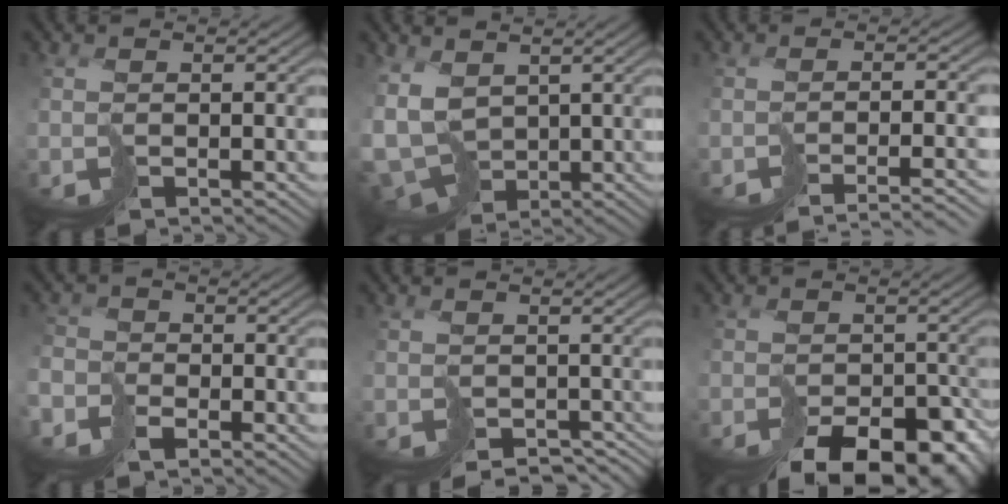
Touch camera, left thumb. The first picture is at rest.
{"total": 8.6, "force": [-0.3, 6.4, 5.8], "torque": [-0.156, -0.036, 0.004]}
{"total": 5.1, "force": [-4.5, -0.3, 2.3], "torque": [-0.027, -0.007, -0.061]}
{"total": 3.5, "force": [-2.7, 2.0, 1.0], "torque": [-0.019, -0.006, -0.057]}
{"total": 2.5, "force": [-1.7, 1.6, 0.7], "torque": [-0.003, -0.011, -0.016]}
{"total": 12.5, "force": [-9.5, 6.2, 5.1], "torque": [-0.058, -0.032, -0.097]}